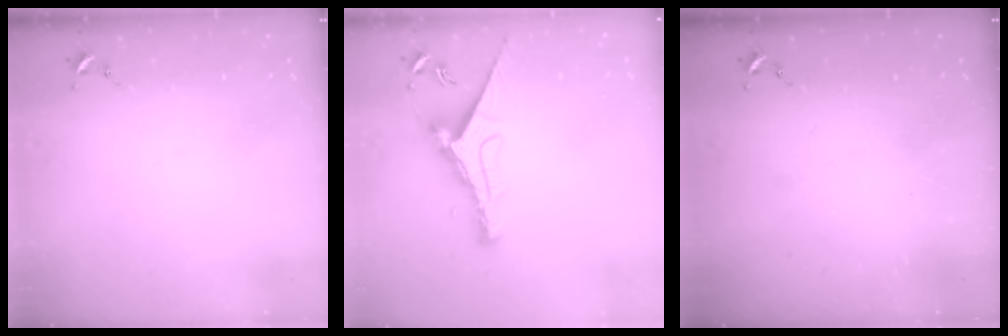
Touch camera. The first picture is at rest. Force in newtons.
{"total": 10.6, "press": 10.5, "slide": 1.1}
{"total": 0.0}